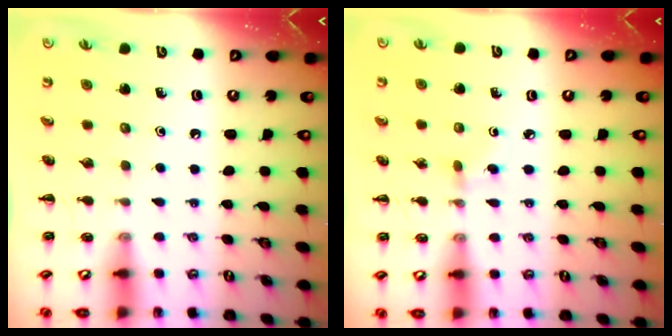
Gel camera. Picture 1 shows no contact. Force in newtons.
{"total": 2.7, "press": 2.4, "slide": 1.1}